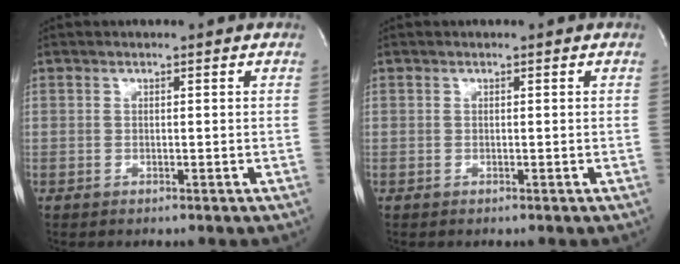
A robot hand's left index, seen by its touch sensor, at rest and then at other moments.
{"total": 0.0}